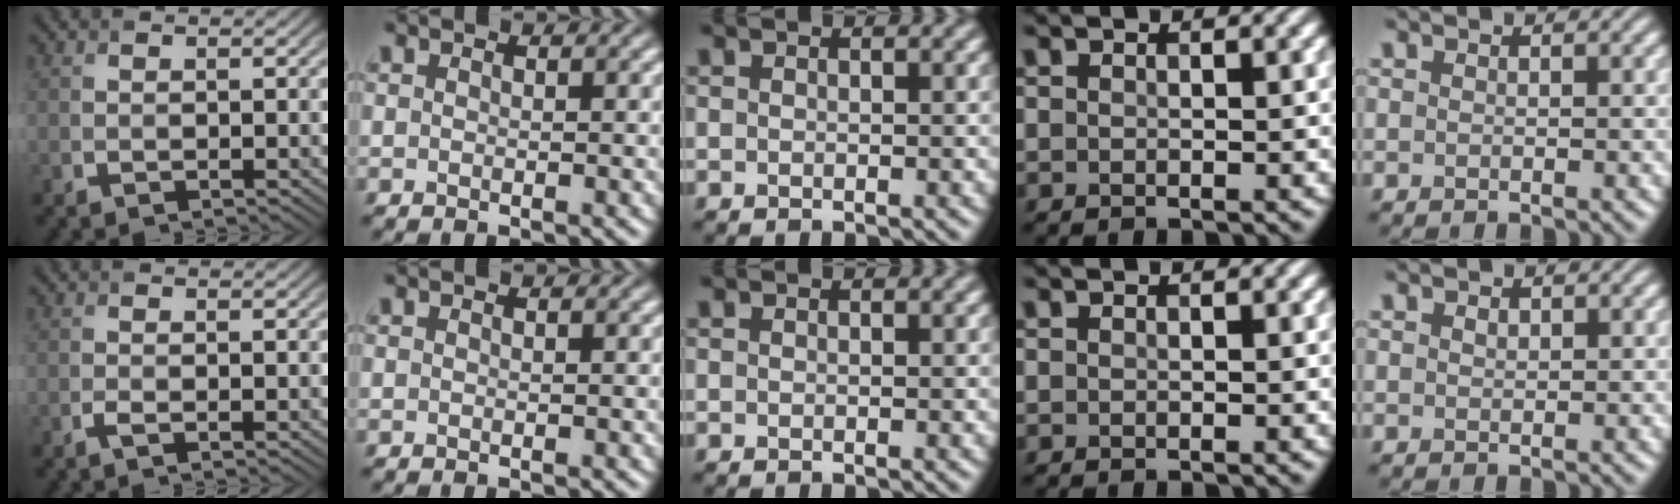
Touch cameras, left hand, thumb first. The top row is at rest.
{"thumb": {"total": 0.8, "force": [-0.4, 0.2, 0.7], "torque": [-0.018, 0.000, -0.009]}, "little": {"total": 0.5, "force": [0.3, 0.3, 0.2], "torque": [-0.006, 0.000, 0.006]}}